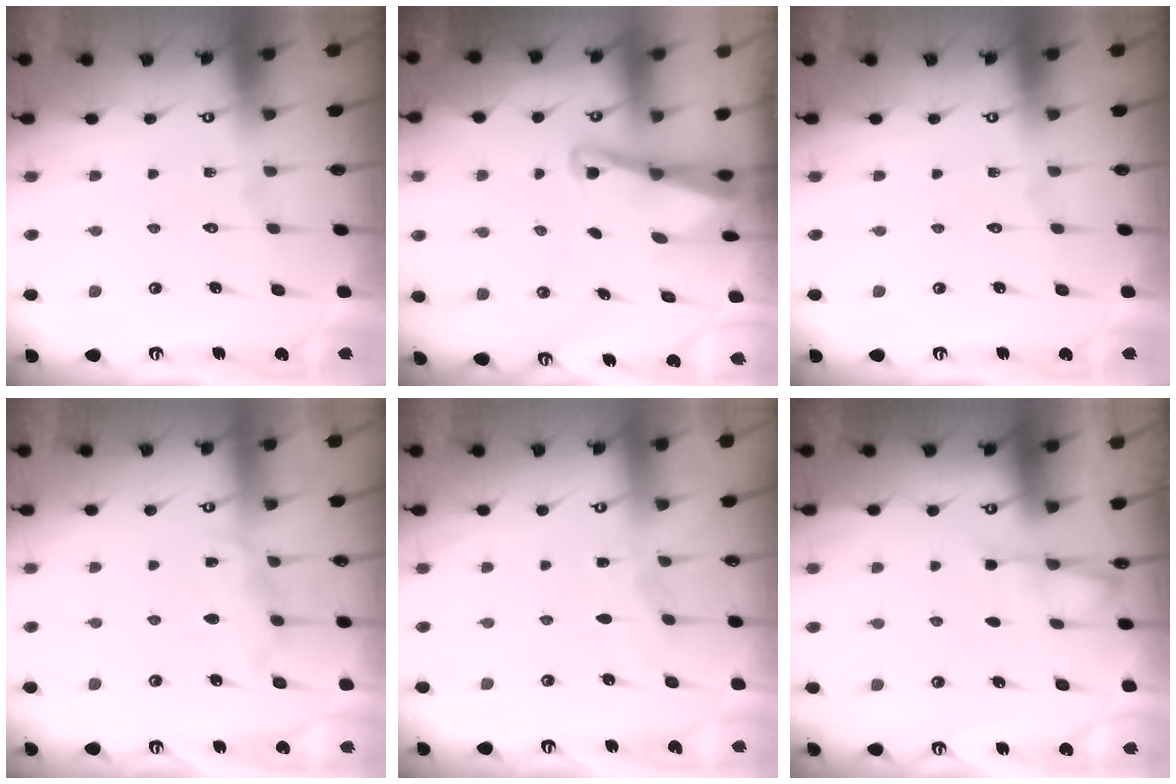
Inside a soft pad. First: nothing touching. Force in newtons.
{"total": 2.6, "press": 2.6, "slide": 0.5}
{"total": 0.0}
{"total": 5.9, "press": 5.9, "slide": 0.3}
{"total": 3.1, "press": 3.0, "slide": 0.4}
{"total": 2.3, "press": 2.3, "slide": 0.4}